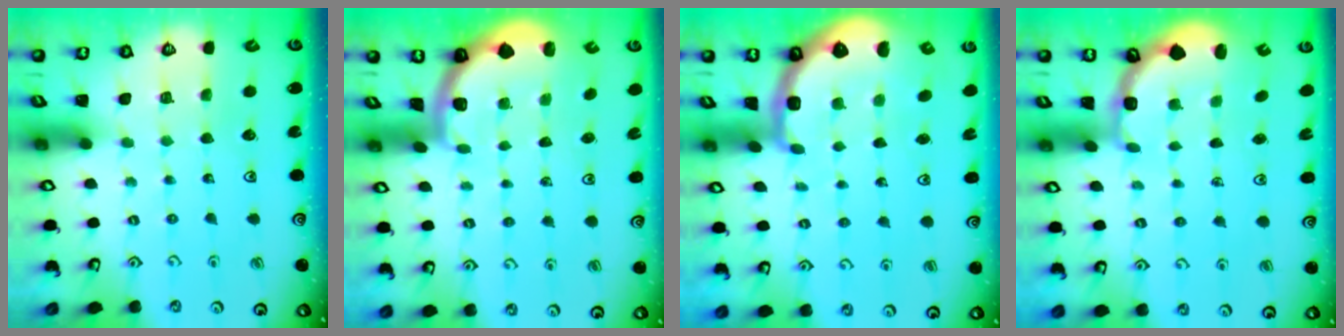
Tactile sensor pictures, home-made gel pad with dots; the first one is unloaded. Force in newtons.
{"total": 1.4, "press": 1.4, "slide": 0.1}
{"total": 4.2, "press": 4.0, "slide": 1.3}
{"total": 2.9, "press": 1.8, "slide": 2.3}